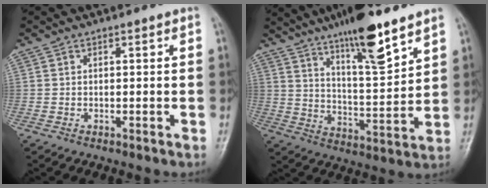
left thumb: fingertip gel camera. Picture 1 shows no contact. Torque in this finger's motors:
{"motor_torque": [2.28, 0.99, 1.38, -1.39, 0.35]}